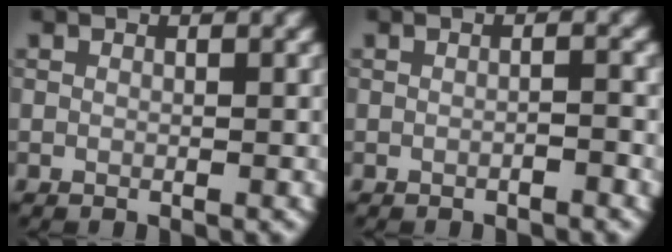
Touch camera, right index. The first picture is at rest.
{"total": 0.8, "force": [-0.5, 0.0, 0.6], "torque": [-0.009, 0.005, -0.011]}